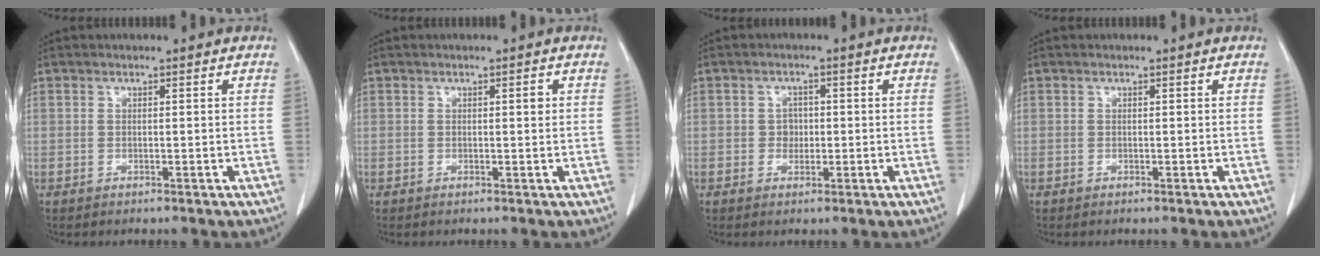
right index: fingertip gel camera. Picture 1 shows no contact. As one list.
[{"total": 0.8, "force": [0.2, 0.2, 0.8], "torque": [-0.012, 0.001, 0.003]}, {"total": 2.2, "force": [-0.1, 1.9, 1.2], "torque": [-0.015, 0.004, -0.001]}, {"total": 0.0}]